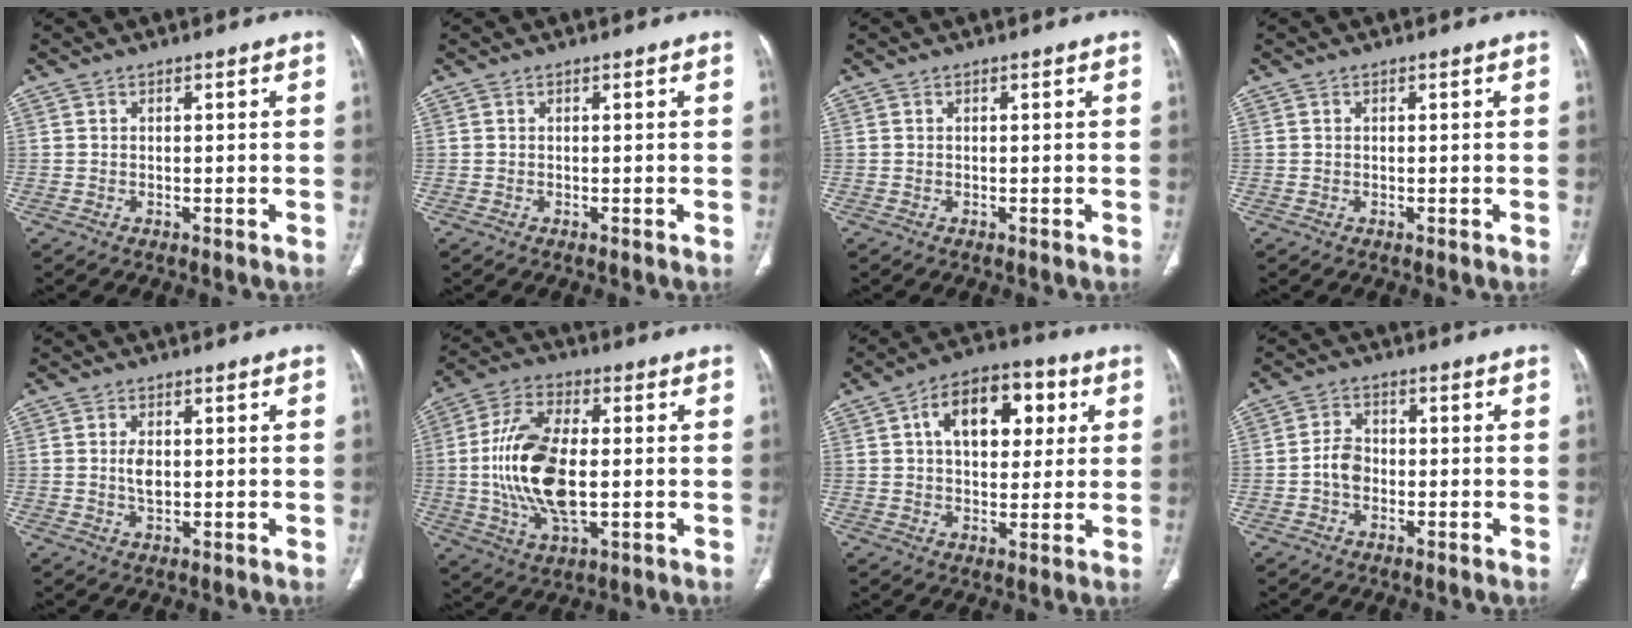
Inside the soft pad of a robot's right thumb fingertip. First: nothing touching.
{"total": 0.0}
{"total": 0.0}
{"total": 0.0}
{"total": 3.2, "force": [0.3, 1.8, 2.6], "torque": [-0.046, -0.003, 0.006]}
{"total": 18.9, "force": [0.0, 9.9, 16.1], "torque": [-0.320, 0.003, 0.005]}
{"total": 14.5, "force": [4.2, 8.7, 10.9], "torque": [-0.132, 0.012, 0.061]}
{"total": 4.0, "force": [-1.0, 3.0, 2.5], "torque": [-0.036, 0.014, -0.025]}